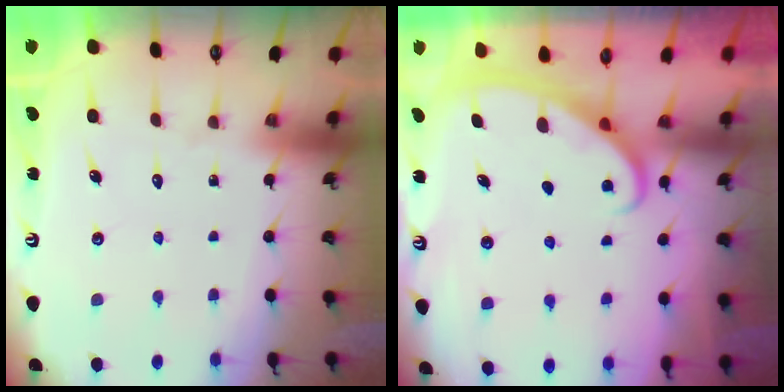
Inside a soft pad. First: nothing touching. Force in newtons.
{"total": 2.8, "press": 2.8, "slide": 0.4}